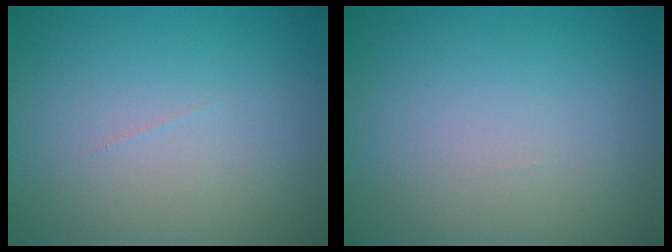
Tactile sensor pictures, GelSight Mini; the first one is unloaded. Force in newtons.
{"total": 0.0}